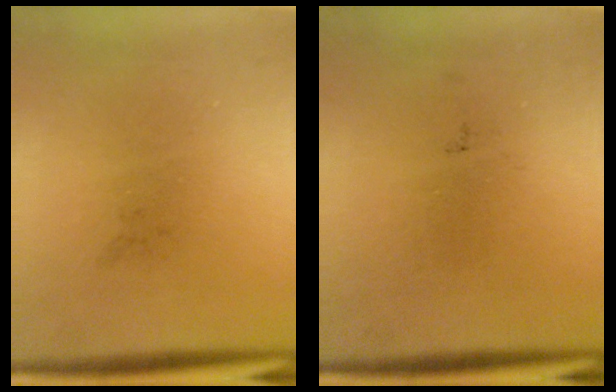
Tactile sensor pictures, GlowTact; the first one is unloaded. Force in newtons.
{"total": 0.0}